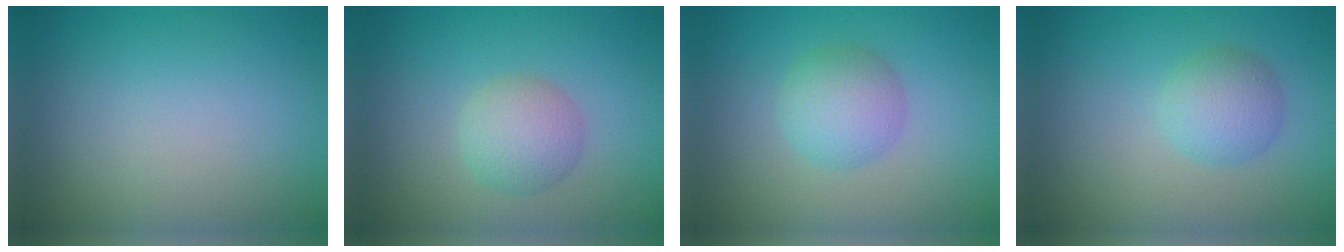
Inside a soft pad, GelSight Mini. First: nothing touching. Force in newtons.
{"total": 3.0, "press": 3.0, "slide": 0.0}
{"total": 3.3, "press": 3.3, "slide": 0.1}
{"total": 2.9, "press": 2.9, "slide": 0.1}